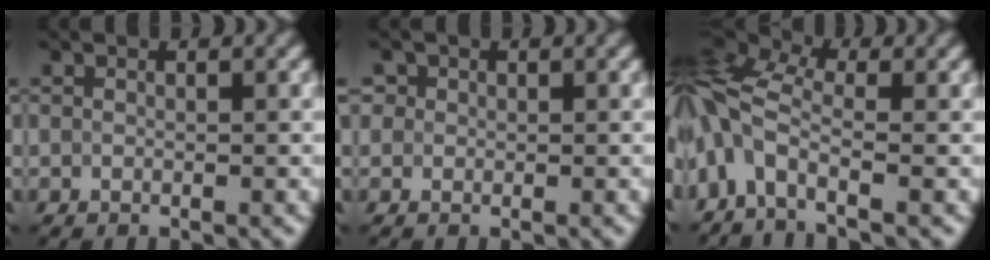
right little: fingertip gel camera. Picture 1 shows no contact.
{"total": 1.5, "force": [0.6, 1.4, 0.3], "torque": [0.000, 0.006, -0.002]}
{"total": 7.1, "force": [-1.6, 3.8, 5.7], "torque": [-0.132, 0.011, -0.054]}